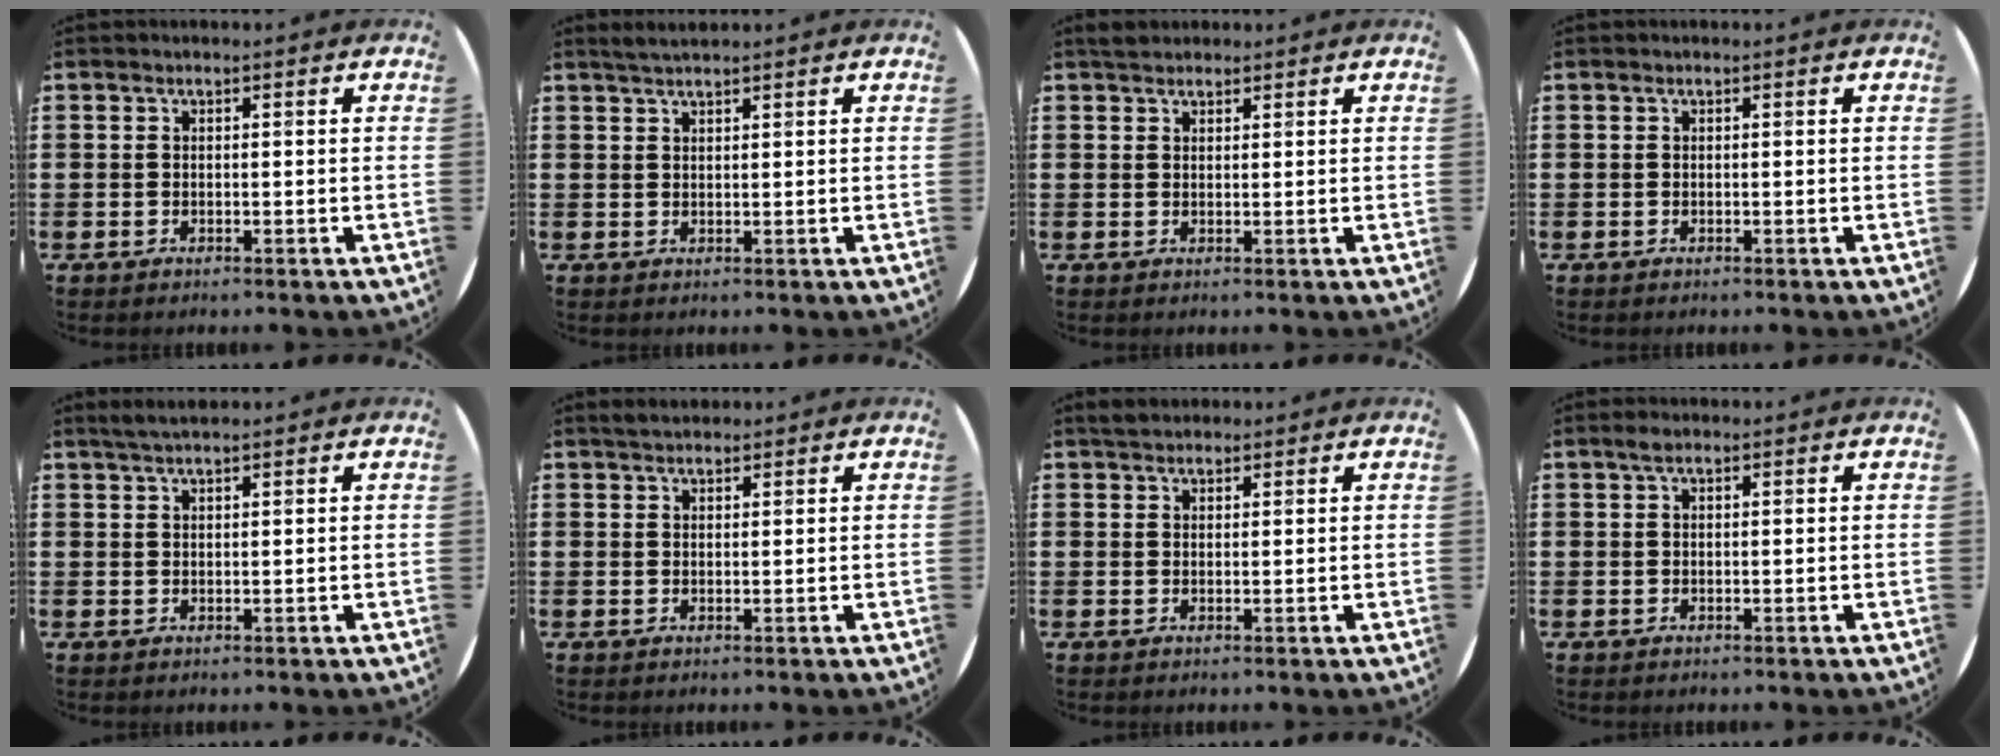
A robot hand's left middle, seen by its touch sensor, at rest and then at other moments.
{"total": 1.6, "force": [1.5, 0.1, 0.5], "torque": [-0.010, 0.002, 0.027]}
{"total": 1.7, "force": [1.5, 0.7, 0.2], "torque": [0.001, 0.002, 0.028]}
{"total": 0.0}
{"total": 1.8, "force": [1.5, 0.1, 0.8], "torque": [-0.017, 0.004, 0.028]}
{"total": 1.6, "force": [1.6, 0.5, 0.3], "torque": [-0.007, 0.006, 0.030]}
{"total": 1.7, "force": [1.6, 0.7, 0.2], "torque": [0.001, 0.003, 0.029]}
{"total": 1.1, "force": [0.6, 0.5, 0.7], "torque": [-0.016, 0.005, 0.010]}